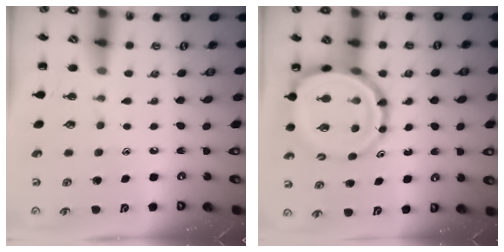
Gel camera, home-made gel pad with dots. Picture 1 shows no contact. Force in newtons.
{"total": 14.1, "press": 13.5, "slide": 4.1}